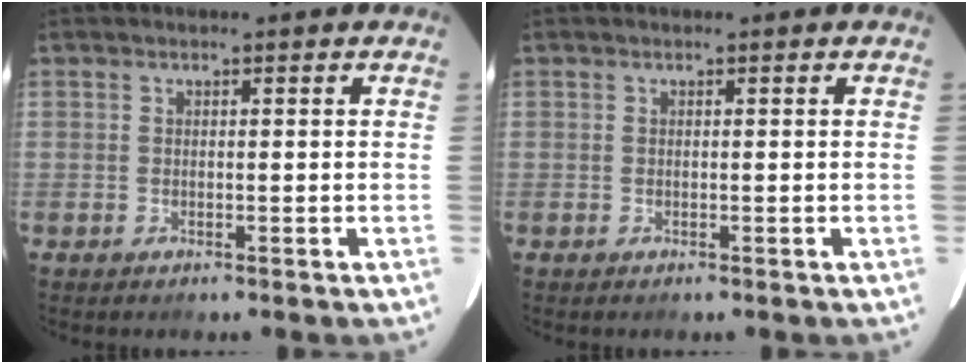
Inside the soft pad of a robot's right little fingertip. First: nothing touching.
{"total": 0.0}